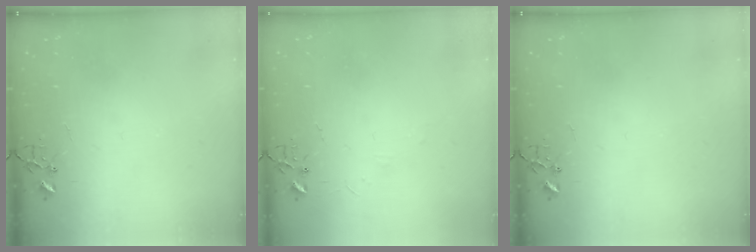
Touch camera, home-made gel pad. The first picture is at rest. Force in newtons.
{"total": 2.7, "press": 2.7, "slide": 0.4}
{"total": 0.0}